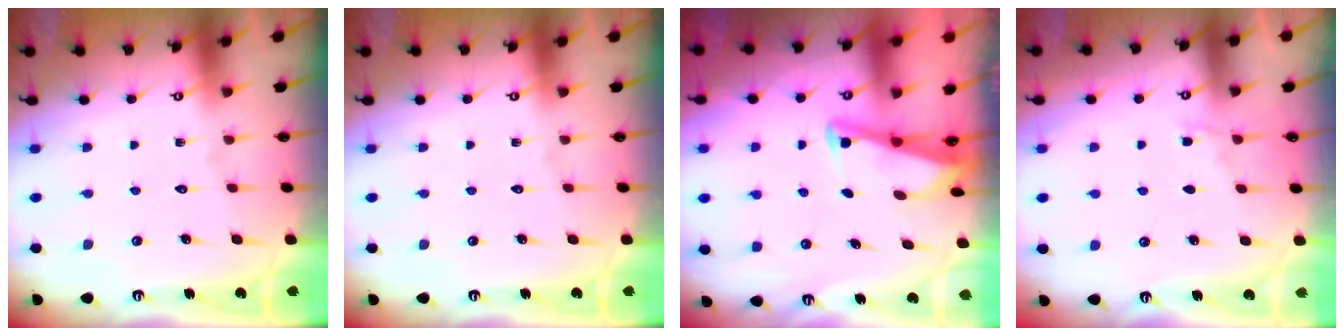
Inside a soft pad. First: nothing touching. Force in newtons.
{"total": 0.0}
{"total": 2.7, "press": 2.7, "slide": 0.3}
{"total": 4.2, "press": 4.1, "slide": 0.6}